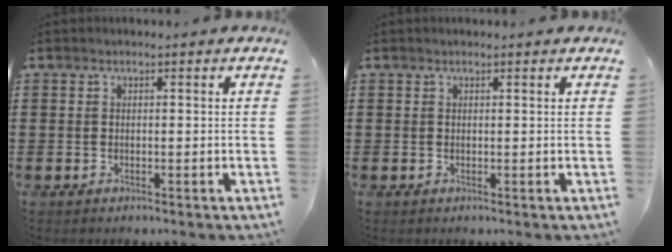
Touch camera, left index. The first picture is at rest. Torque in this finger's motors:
{"motor_torque": [0.20, -0.83, 0.10, 0.02]}